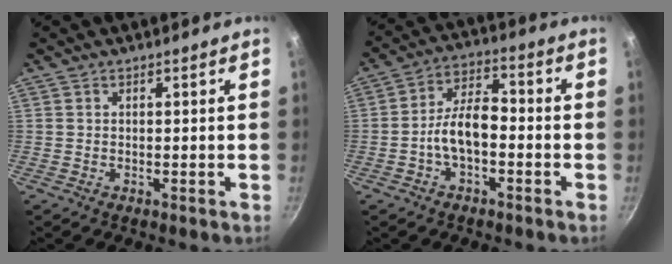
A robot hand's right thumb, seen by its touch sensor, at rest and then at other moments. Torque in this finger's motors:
{"motor_torque": [0.20, 0.83, 0.96, -0.16, 0.17]}